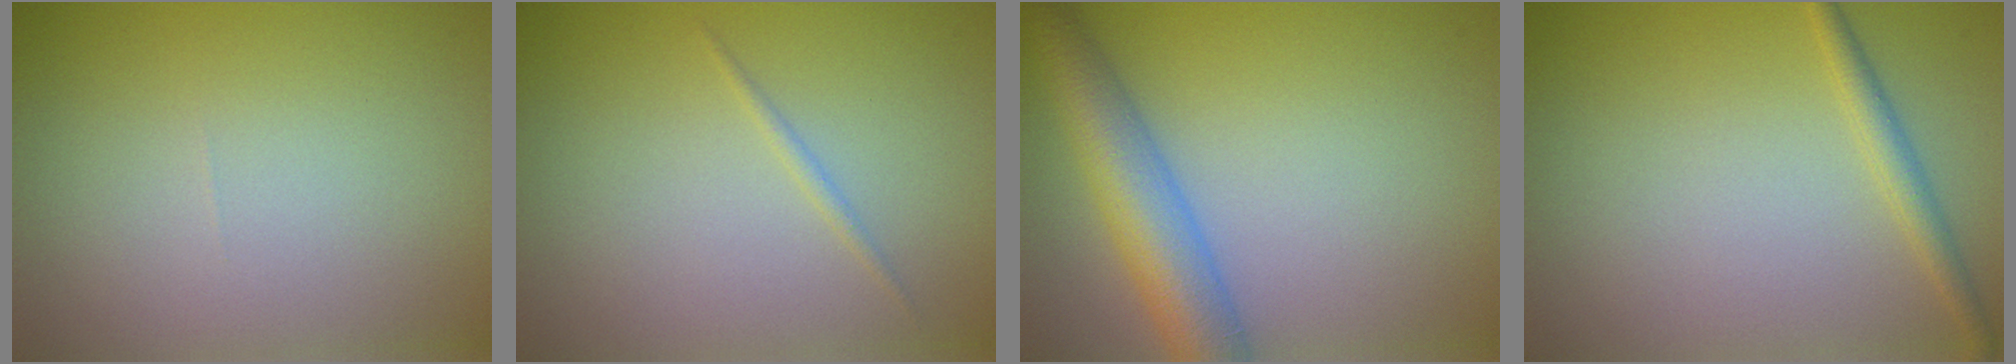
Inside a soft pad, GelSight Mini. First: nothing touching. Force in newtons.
{"total": 0.6, "press": 0.6, "slide": 0.0}
{"total": 6.4, "press": 6.4, "slide": 0.2}
{"total": 1.7, "press": 1.7, "slide": 0.0}